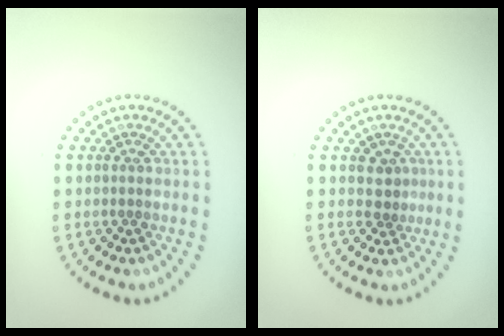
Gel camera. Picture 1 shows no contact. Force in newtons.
{"total": 1.3, "press": 1.0, "slide": 0.8}